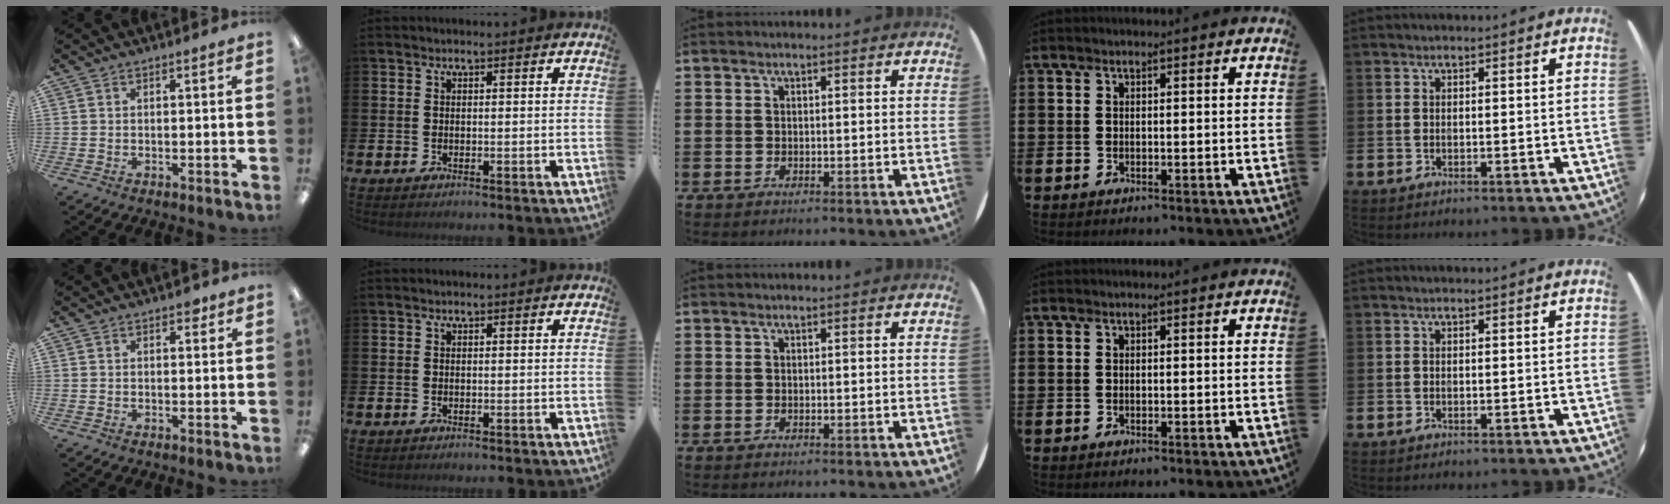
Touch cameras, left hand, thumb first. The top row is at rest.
{"thumb": {"total": 1.4, "force": [0.8, 0.8, 0.9], "torque": [-0.010, -0.001, 0.012]}}